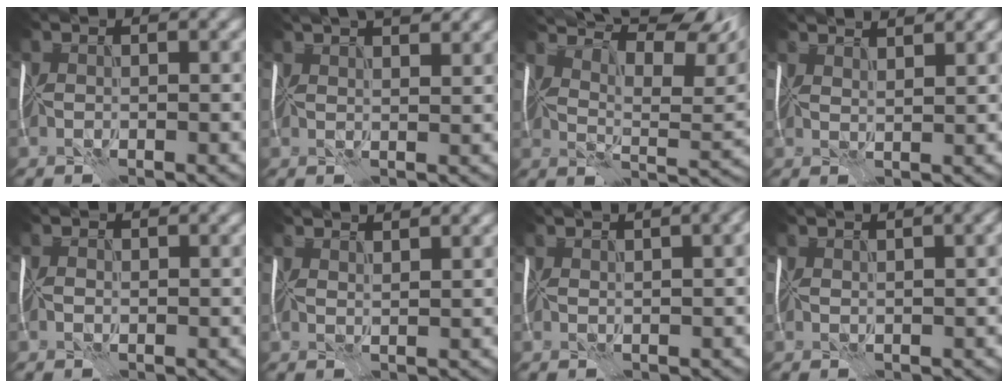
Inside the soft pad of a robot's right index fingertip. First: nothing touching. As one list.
[{"total": 7.1, "force": [5.0, 2.7, 4.3], "torque": [-0.043, 0.042, 0.048]}, {"total": 15.0, "force": [11.0, 4.5, 9.2], "torque": [-0.151, 0.037, 0.147]}, {"total": 4.3, "force": [3.8, 1.0, 1.7], "torque": [-0.018, 0.017, 0.037]}, {"total": 0.9, "force": [0.1, 0.7, 0.5], "torque": [-0.012, 0.004, -0.001]}, {"total": 3.6, "force": [3.2, 0.7, 1.4], "torque": [-0.015, 0.014, 0.030]}, {"total": 5.7, "force": [2.8, 2.1, 4.4], "torque": [-0.033, 0.025, 0.030]}, {"total": 4.0, "force": [2.2, 1.2, 3.1], "torque": [-0.028, 0.014, 0.027]}]